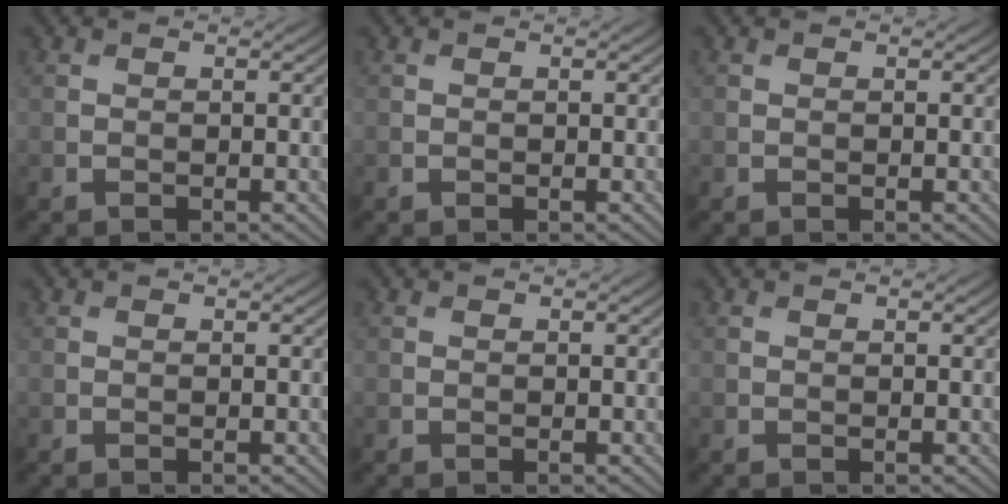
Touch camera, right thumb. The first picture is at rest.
{"total": 0.0}
{"total": 0.0}
{"total": 0.0}
{"total": 0.0}
{"total": 0.0}